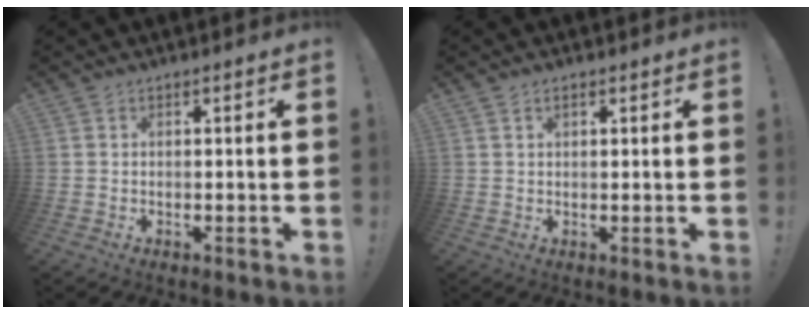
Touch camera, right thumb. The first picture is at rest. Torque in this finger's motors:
{"motor_torque": [-0.03, -0.16, -0.05, -0.10, 0.09]}